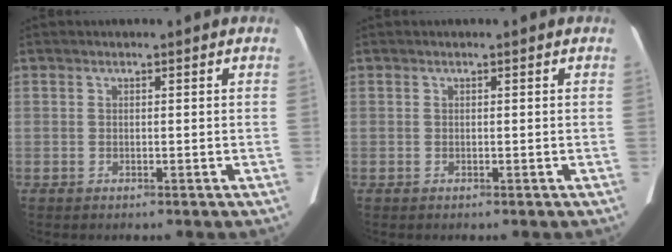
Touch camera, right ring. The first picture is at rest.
{"total": 0.0}